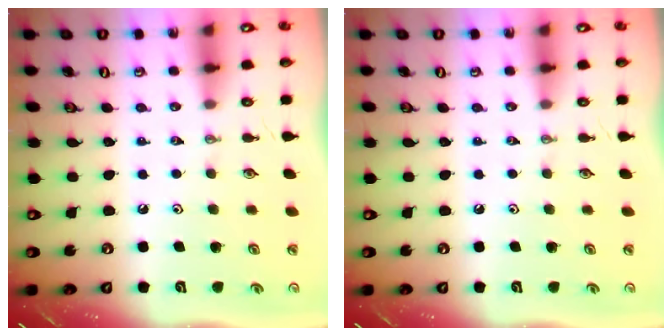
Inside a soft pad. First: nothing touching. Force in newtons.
{"total": 0.0}